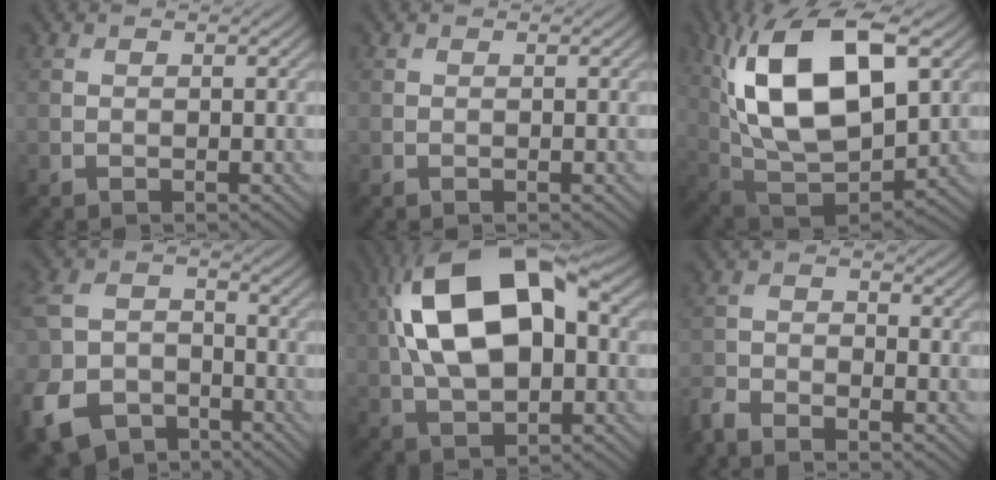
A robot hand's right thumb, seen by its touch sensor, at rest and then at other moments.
{"total": 0.0}
{"total": 17.9, "force": [4.7, 9.2, 14.6], "torque": [-0.284, 0.014, 0.080]}
{"total": 12.2, "force": [-6.6, 8.4, 6.0], "torque": [-0.184, -0.046, -0.127]}
{"total": 16.8, "force": [2.8, 9.2, 13.8], "torque": [-0.258, 0.026, 0.036]}
{"total": 3.5, "force": [-3.2, 0.8, 1.1], "torque": [-0.028, -0.010, -0.080]}